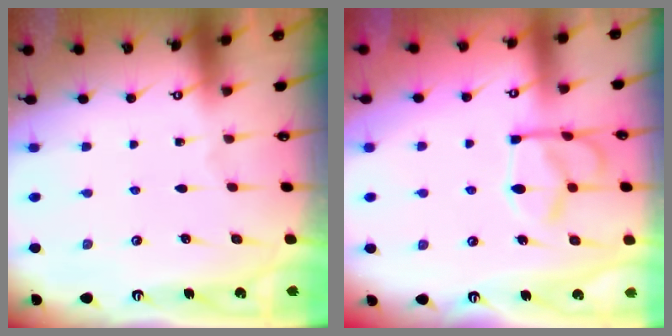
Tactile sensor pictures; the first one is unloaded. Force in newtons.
{"total": 9.5, "press": 9.5, "slide": 0.7}